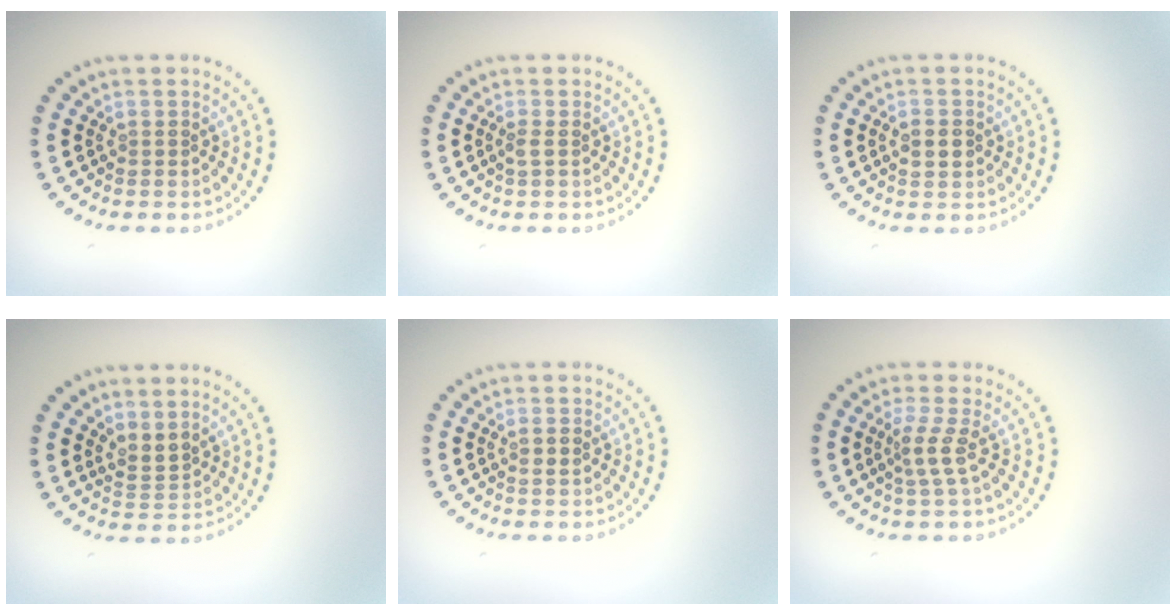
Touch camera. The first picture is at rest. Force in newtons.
{"total": 0.7, "press": 0.6, "slide": 0.4}
{"total": 2.1, "press": 2.1, "slide": 0.1}
{"total": 1.8, "press": 1.4, "slide": 1.2}
{"total": 1.1, "press": 1.0, "slide": 0.3}
{"total": 2.2, "press": 1.6, "slide": 1.6}